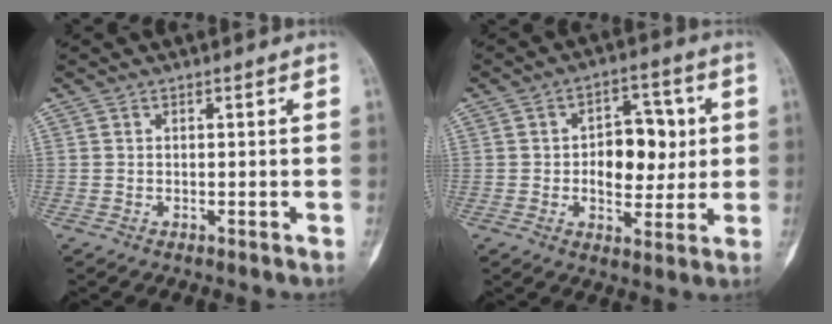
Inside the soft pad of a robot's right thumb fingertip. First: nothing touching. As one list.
[{"total": 11.0, "force": [0.7, 7.1, 8.4], "torque": [-0.071, 0.007, 0.013]}]